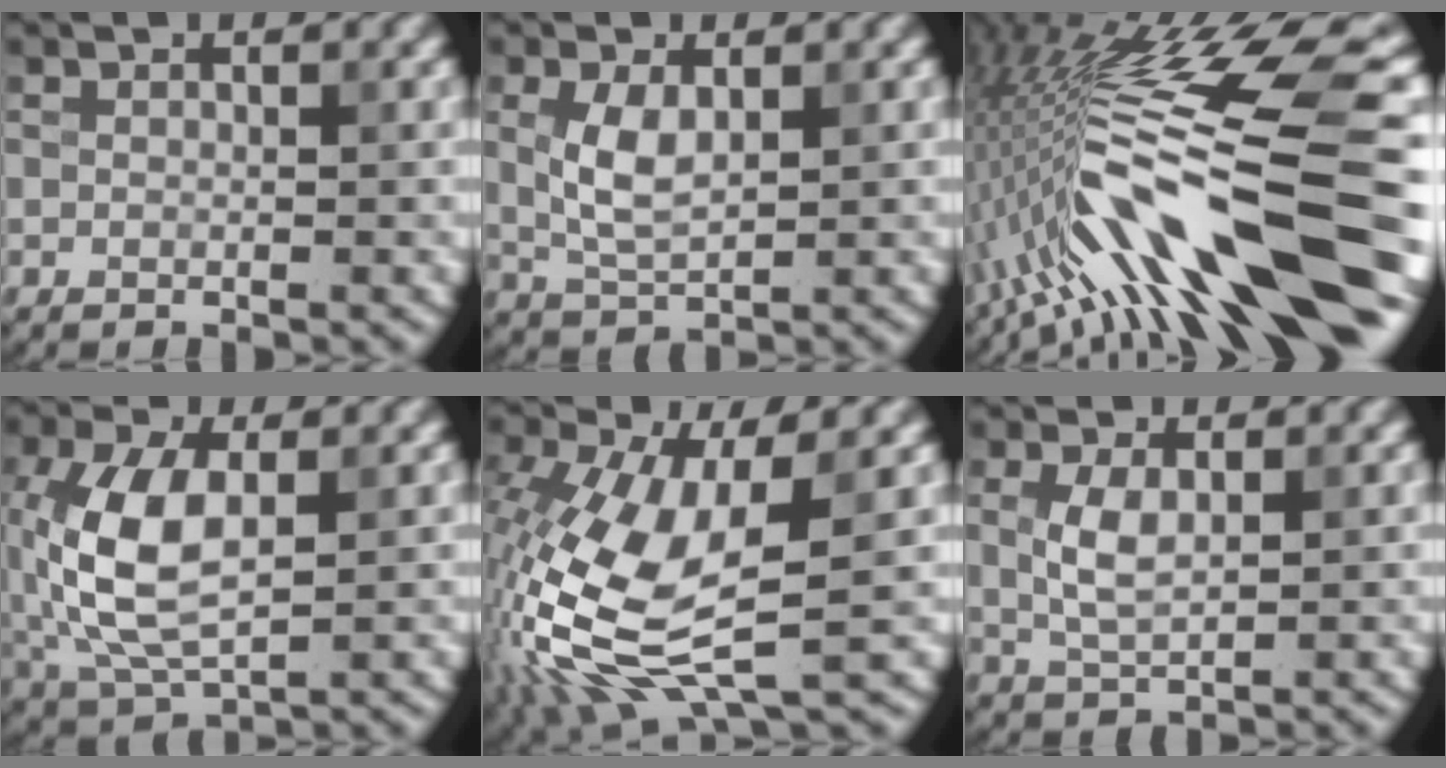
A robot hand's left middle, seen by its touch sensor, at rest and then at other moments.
{"total": 3.4, "force": [0.5, 1.8, 2.9], "torque": [-0.065, 0.001, 0.014]}
{"total": 15.8, "force": [-6.4, 2.6, 14.2], "torque": [-0.247, 0.017, -0.092]}
{"total": 8.1, "force": [0.1, 4.4, 6.7], "torque": [-0.158, 0.003, 0.005]}
{"total": 10.2, "force": [-2.1, 4.5, 9.0], "torque": [-0.215, -0.006, -0.045]}
{"total": 2.9, "force": [0.4, 1.5, 2.5], "torque": [-0.060, 0.001, 0.011]}